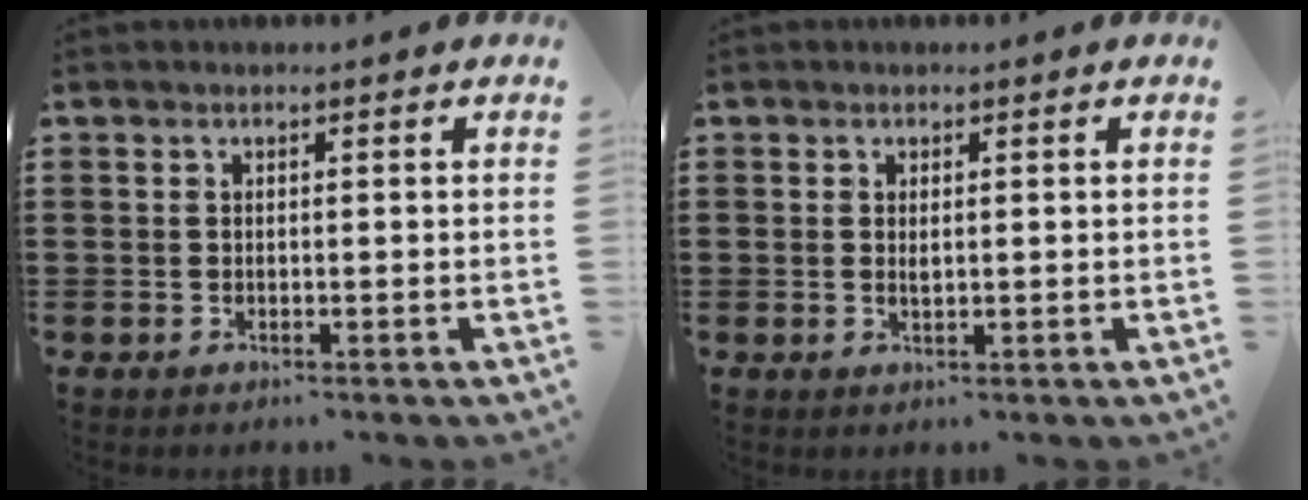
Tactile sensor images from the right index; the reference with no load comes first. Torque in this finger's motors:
{"motor_torque": [0.00, 2.14, 0.01, 0.00]}